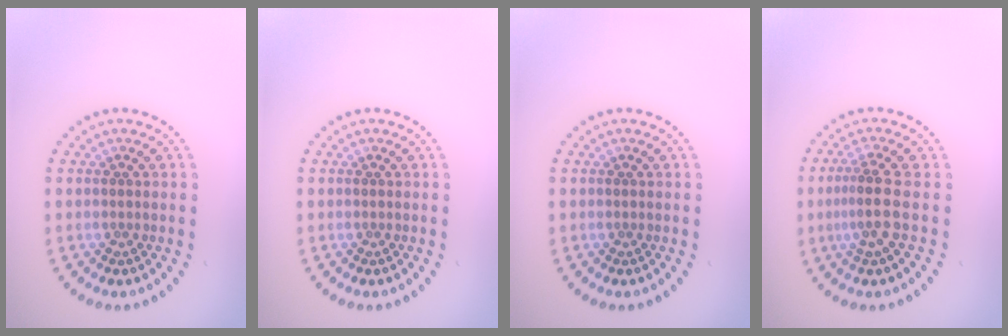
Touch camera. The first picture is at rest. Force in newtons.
{"total": 0.0}
{"total": 0.0}
{"total": 2.4, "press": 1.8, "slide": 1.6}